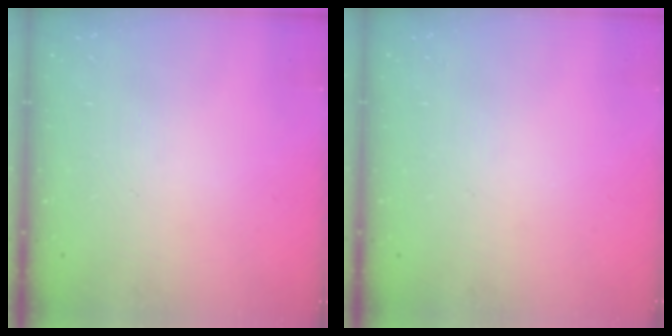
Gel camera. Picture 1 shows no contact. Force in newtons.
{"total": 0.0}